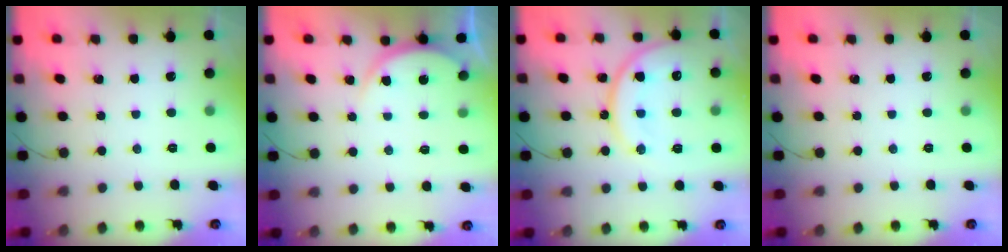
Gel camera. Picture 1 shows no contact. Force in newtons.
{"total": 3.9, "press": 3.9, "slide": 0.6}
{"total": 14.7, "press": 14.6, "slide": 1.3}
{"total": 0.0}